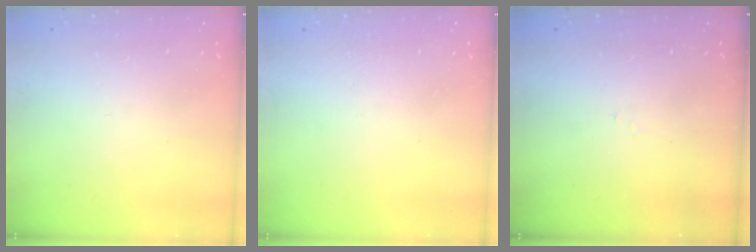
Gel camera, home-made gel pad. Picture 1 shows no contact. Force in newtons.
{"total": 0.0}
{"total": 6.8, "press": 6.7, "slide": 0.6}